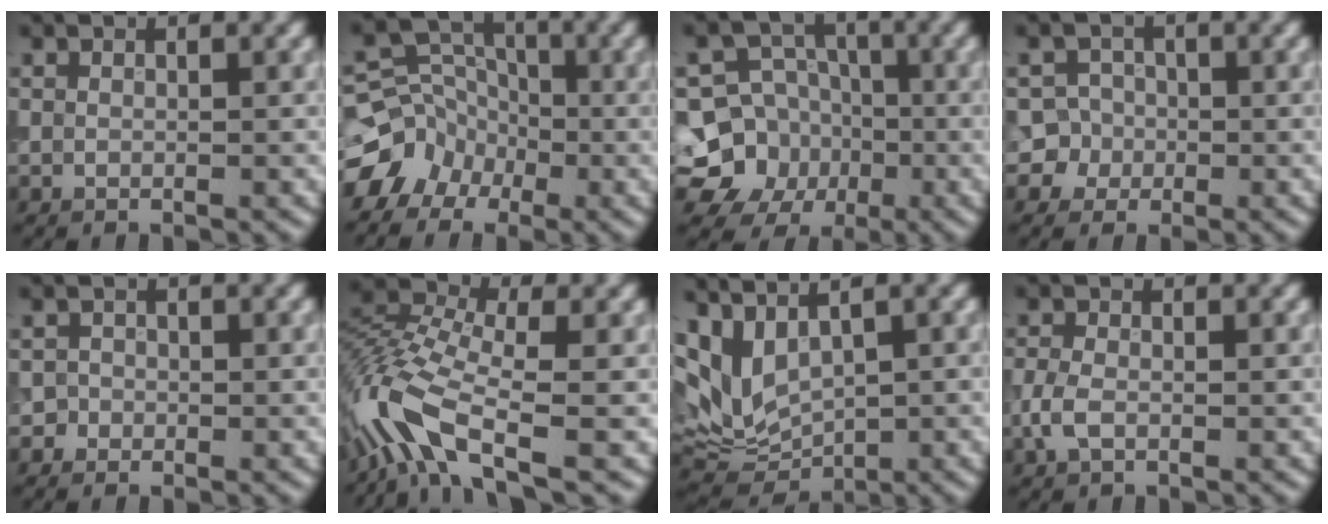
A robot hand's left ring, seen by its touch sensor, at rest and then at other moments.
{"total": 6.6, "force": [-3.2, 5.5, 1.7], "torque": [-0.011, 0.007, -0.065]}
{"total": 8.3, "force": [-2.3, 7.7, 2.3], "torque": [-0.031, 0.009, -0.070]}
{"total": 4.2, "force": [-1.2, 4.0, 0.5], "torque": [0.023, 0.013, -0.039]}
{"total": 1.0, "force": [-0.4, 0.9, -0.1], "torque": [0.016, 0.001, -0.008]}
{"total": 6.9, "force": [-3.4, 2.9, 5.2], "torque": [-0.112, 0.007, -0.086]}
{"total": 5.0, "force": [2.0, 2.7, 3.7], "torque": [-0.083, -0.009, 0.049]}
{"total": 2.1, "force": [-0.7, 1.3, 1.5], "torque": [-0.037, 0.001, -0.019]}